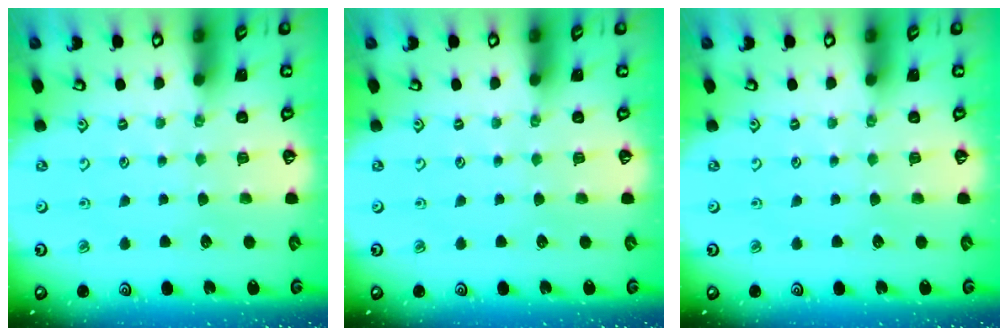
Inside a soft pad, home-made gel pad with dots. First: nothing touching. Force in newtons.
{"total": 0.0}
{"total": 0.0}